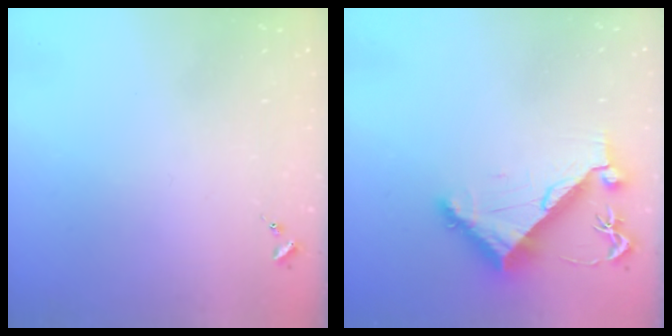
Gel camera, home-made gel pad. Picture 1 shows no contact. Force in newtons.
{"total": 8.5, "press": 8.4, "slide": 1.4}